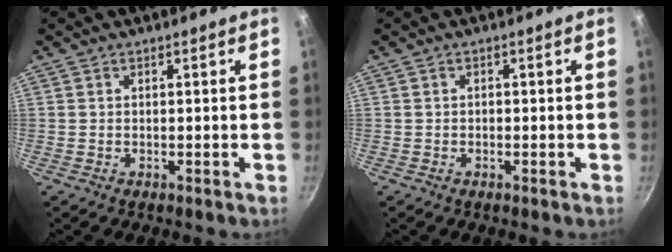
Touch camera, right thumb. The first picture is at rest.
{"total": 0.5, "force": [-0.1, 0.4, 0.3], "torque": [-0.007, 0.005, -0.001]}